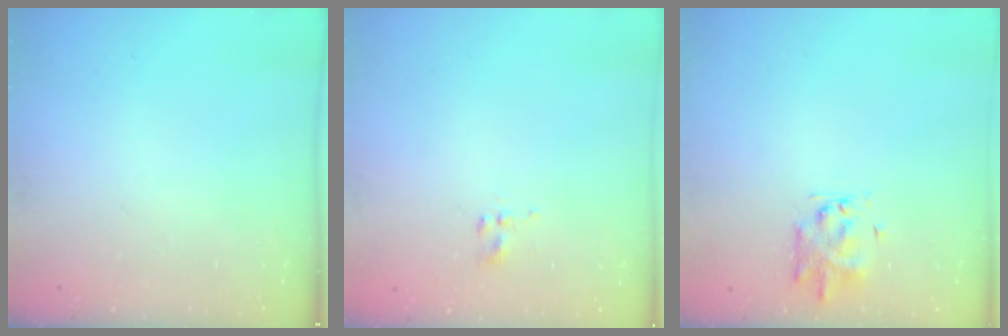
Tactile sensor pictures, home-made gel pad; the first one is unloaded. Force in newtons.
{"total": 1.8, "press": 1.5, "slide": 0.9}
{"total": 1.4, "press": 1.1, "slide": 0.8}